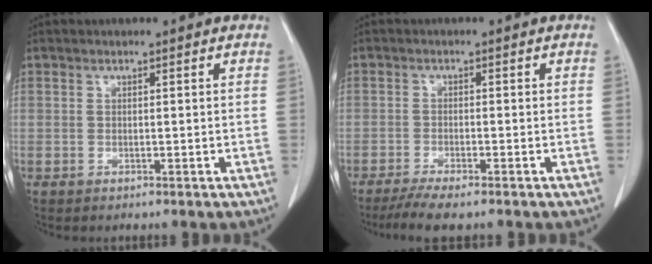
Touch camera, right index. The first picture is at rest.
{"total": 5.3, "force": [-4.1, 0.3, 3.3], "torque": [-0.054, -0.012, -0.070]}